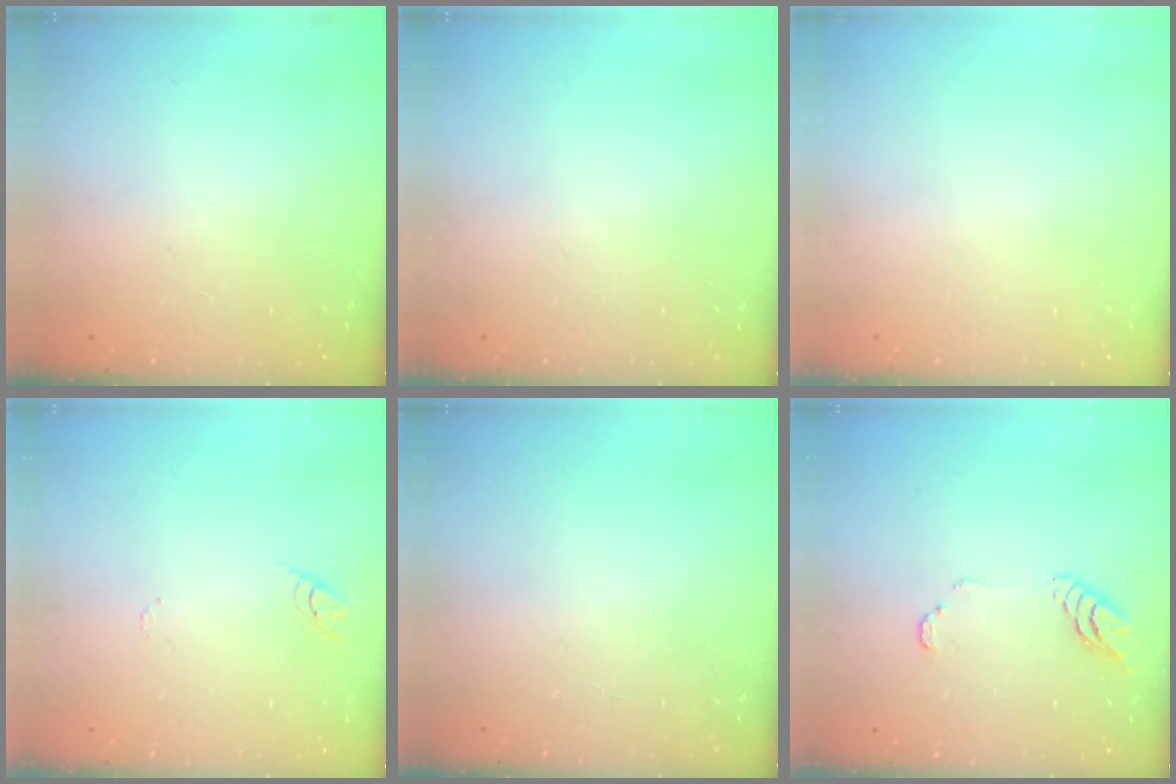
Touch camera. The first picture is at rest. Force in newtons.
{"total": 0.0}
{"total": 0.0}
{"total": 2.9, "press": 2.9, "slide": 0.4}
{"total": 2.5, "press": 2.5, "slide": 0.3}
{"total": 6.3, "press": 6.3, "slide": 0.3}